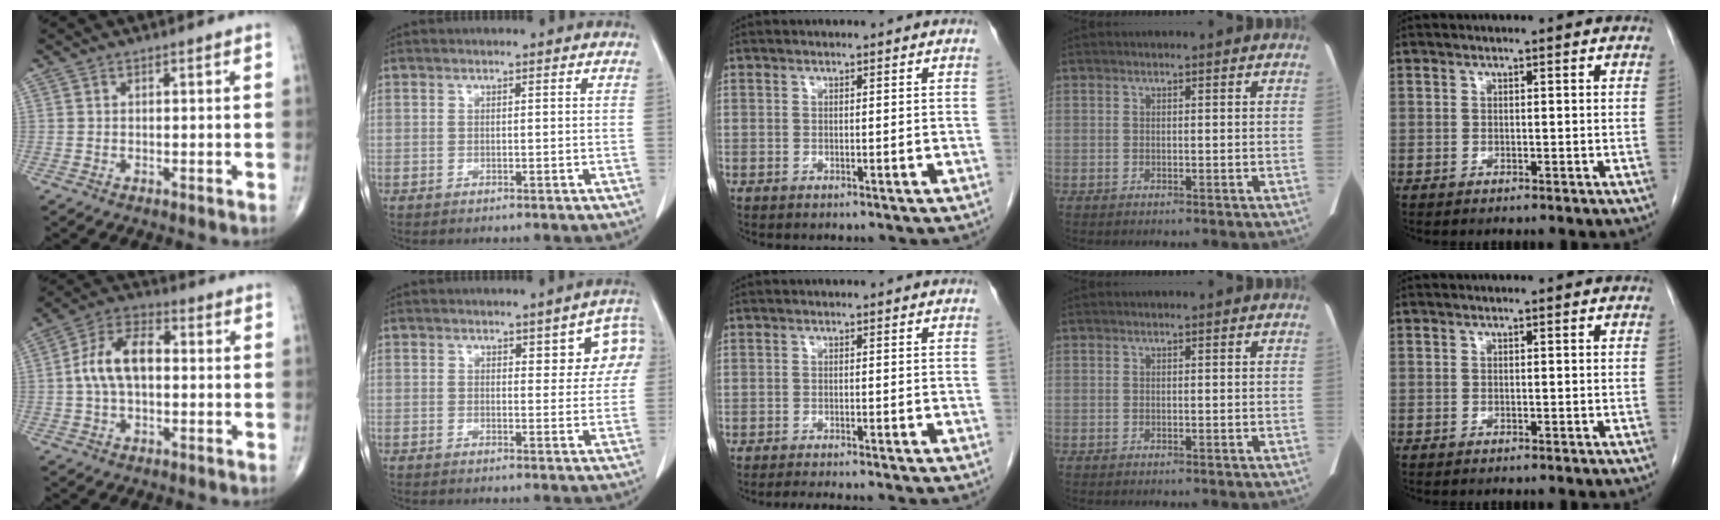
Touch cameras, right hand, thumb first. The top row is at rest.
{"thumb": {"total": 10.9, "force": [0.3, 6.3, 8.8], "torque": [-0.165, 0.030, -0.002]}, "index": {"total": 6.3, "force": [2.5, 2.5, 5.2], "torque": [-0.044, 0.011, 0.025]}, "middle": {"total": 4.7, "force": [-4.2, -0.3, 2.2], "torque": [-0.023, -0.010, -0.062]}}